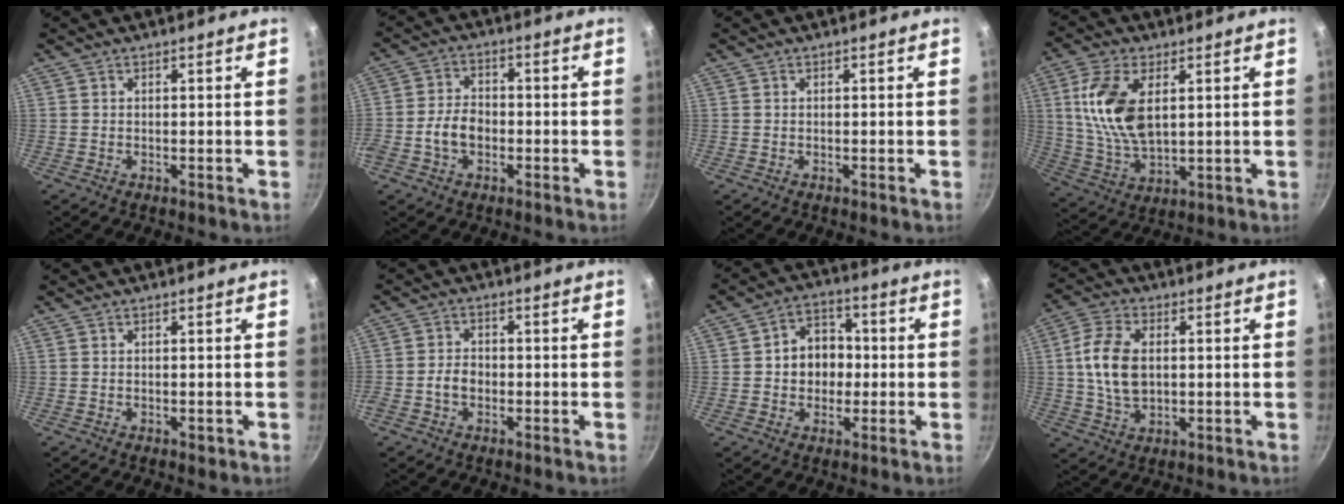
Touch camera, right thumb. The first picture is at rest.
{"total": 6.3, "force": [-1.9, 4.5, 4.0], "torque": [-0.061, 0.024, -0.041]}
{"total": 0.0}
{"total": 13.7, "force": [3.3, 7.3, 11.1], "torque": [-0.213, -0.015, 0.071]}
{"total": 0.9, "force": [-0.3, 0.5, 0.6], "torque": [-0.009, 0.000, -0.002]}
{"total": 3.7, "force": [-1.2, 2.8, 2.1], "torque": [-0.027, 0.017, -0.026]}
{"total": 9.2, "force": [-0.2, 7.6, 5.2], "torque": [-0.033, 0.016, -0.012]}
{"total": 10.3, "force": [1.0, 6.6, 7.9], "torque": [-0.145, 0.008, 0.019]}